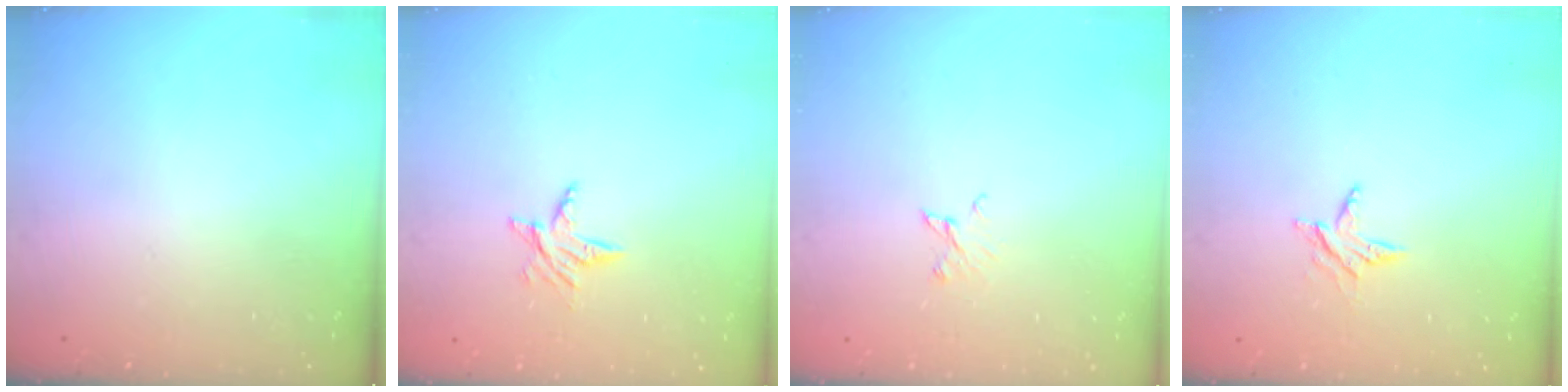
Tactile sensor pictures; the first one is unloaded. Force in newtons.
{"total": 5.5, "press": 5.5, "slide": 0.5}
{"total": 2.1, "press": 2.1, "slide": 0.3}
{"total": 4.6, "press": 4.6, "slide": 0.6}